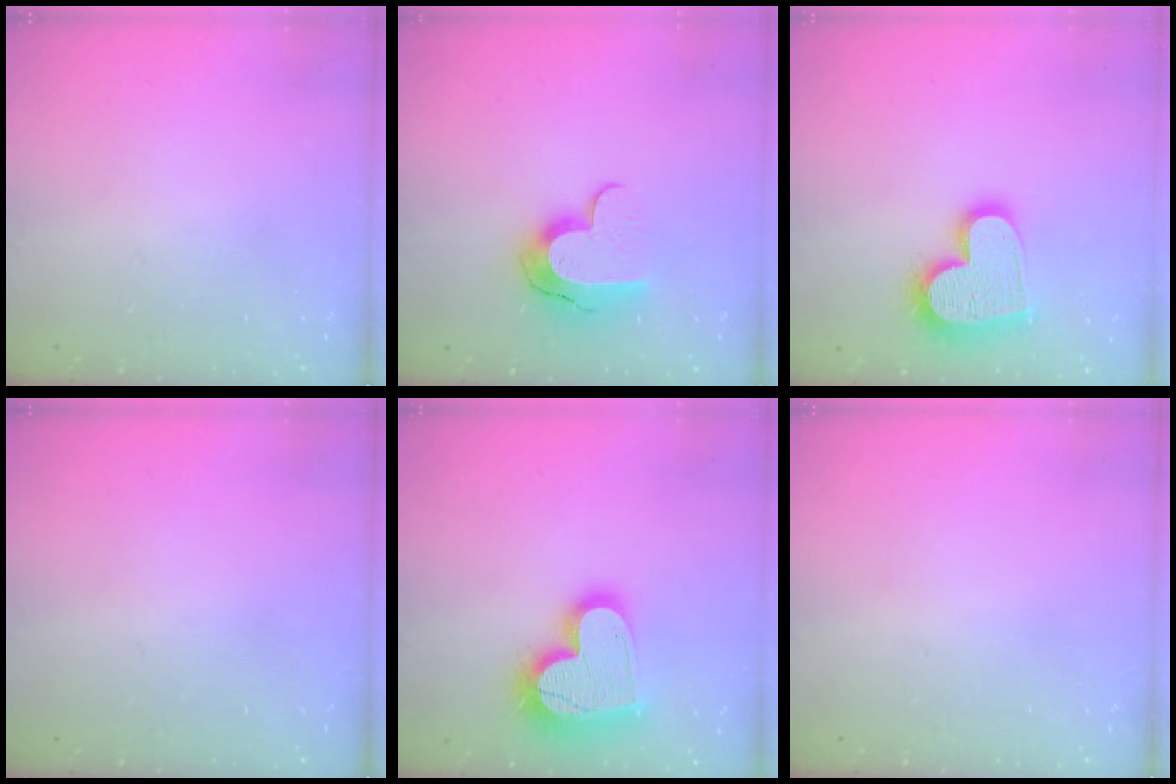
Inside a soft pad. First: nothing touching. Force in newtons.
{"total": 10.8, "press": 10.7, "slide": 0.7}
{"total": 16.7, "press": 16.7, "slide": 1.0}
{"total": 0.0}
{"total": 20.1, "press": 20.1, "slide": 1.7}
{"total": 0.0}